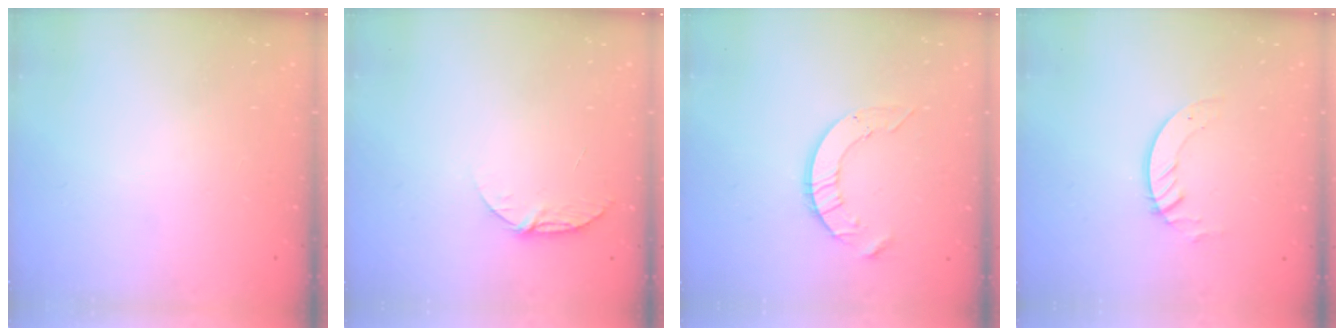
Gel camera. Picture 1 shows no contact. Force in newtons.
{"total": 5.6, "press": 5.6, "slide": 0.6}
{"total": 7.0, "press": 7.0, "slide": 0.4}
{"total": 3.3, "press": 3.3, "slide": 0.2}